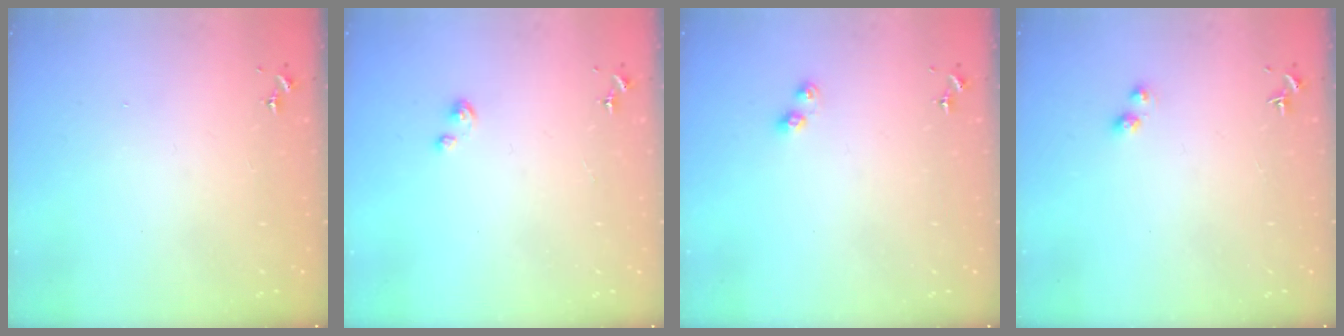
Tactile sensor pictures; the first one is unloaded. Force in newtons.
{"total": 2.7, "press": 2.7, "slide": 0.3}
{"total": 3.6, "press": 3.6, "slide": 0.5}
{"total": 3.2, "press": 3.1, "slide": 0.6}